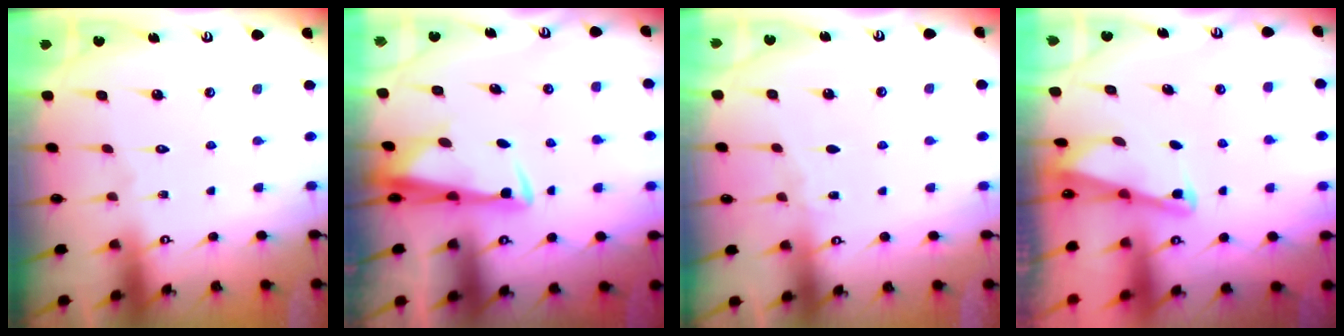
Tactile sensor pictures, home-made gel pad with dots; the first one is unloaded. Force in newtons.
{"total": 3.3, "press": 3.3, "slide": 0.7}
{"total": 2.5, "press": 2.5, "slide": 0.4}
{"total": 1.9, "press": 1.9, "slide": 0.4}